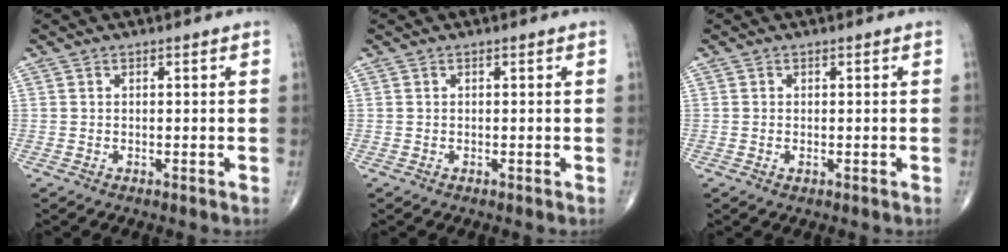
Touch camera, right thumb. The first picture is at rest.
{"total": 0.0}
{"total": 0.7, "force": [-0.2, 0.4, 0.6], "torque": [-0.011, -0.001, -0.002]}